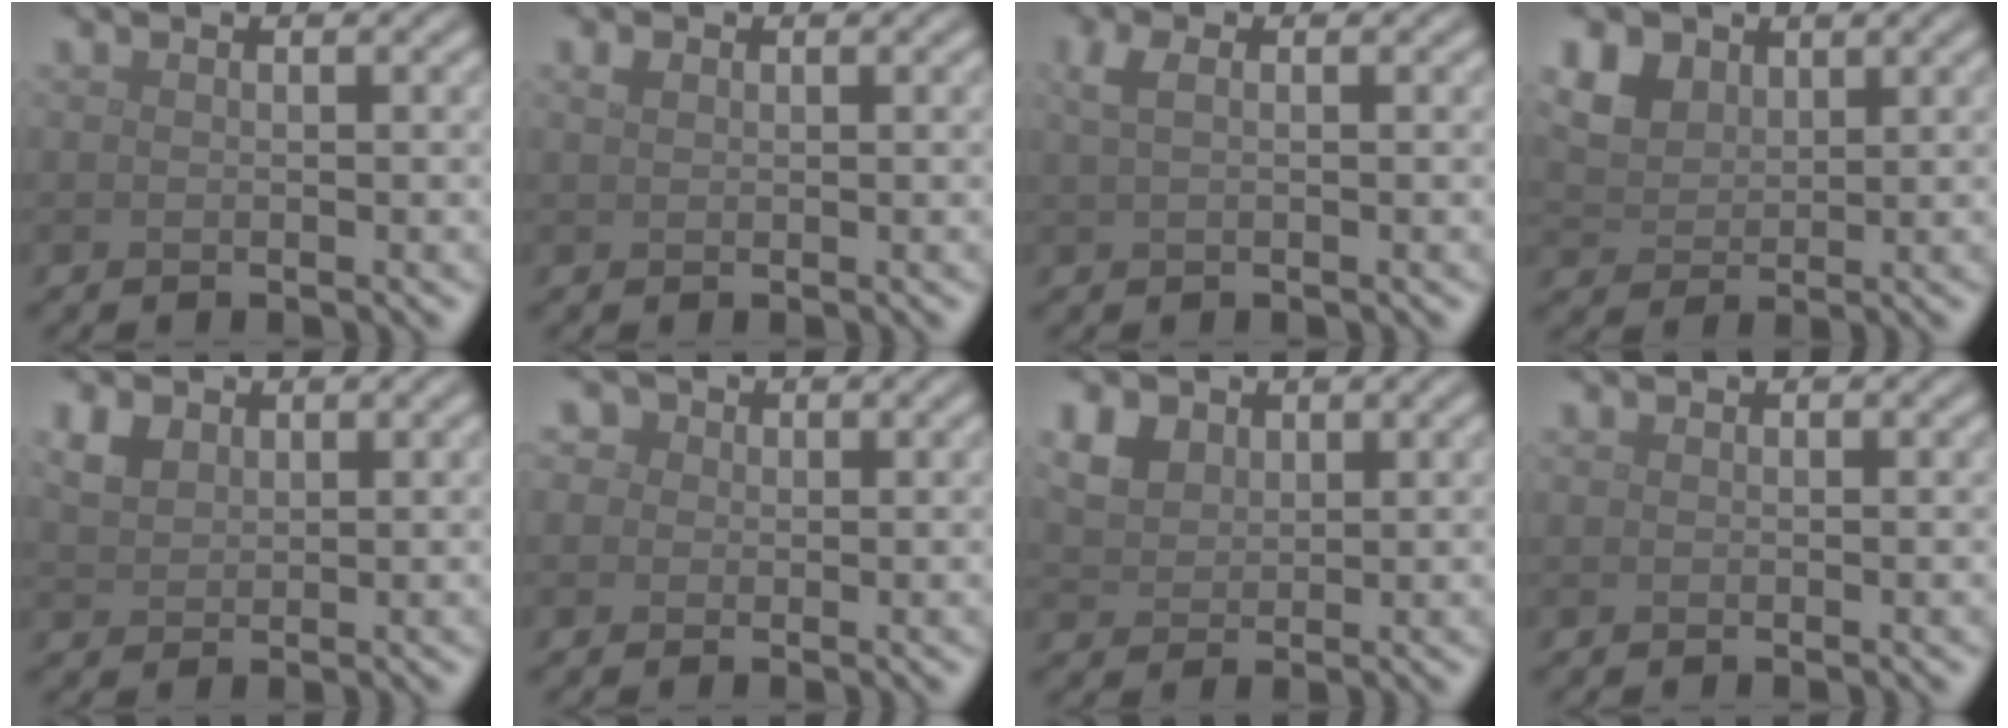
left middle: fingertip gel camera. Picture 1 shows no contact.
{"total": 0.8, "force": [0.4, 0.6, 0.4], "torque": [-0.008, 0.000, 0.008]}
{"total": 1.7, "force": [0.7, 0.7, 1.4], "torque": [-0.031, 0.007, 0.011]}
{"total": 5.8, "force": [3.2, 4.0, 2.7], "torque": [-0.097, 0.009, 0.065]}
{"total": 2.4, "force": [1.3, 1.6, 1.2], "torque": [-0.029, 0.003, 0.026]}
{"total": 3.2, "force": [1.5, 2.5, 1.3], "torque": [-0.016, 0.016, 0.002]}
{"total": 5.0, "force": [2.8, 3.5, 2.4], "torque": [-0.078, 0.008, 0.055]}
{"total": 0.0}